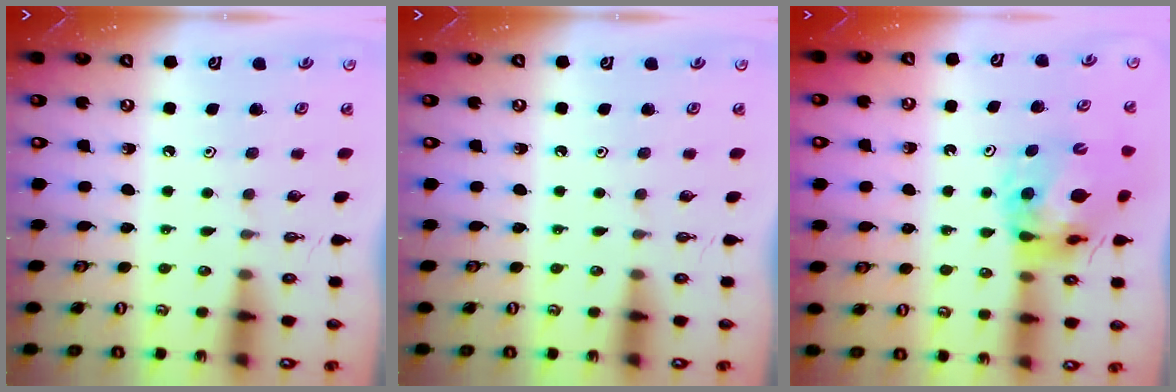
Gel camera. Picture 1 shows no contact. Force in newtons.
{"total": 0.0}
{"total": 12.8, "press": 12.8, "slide": 1.2}